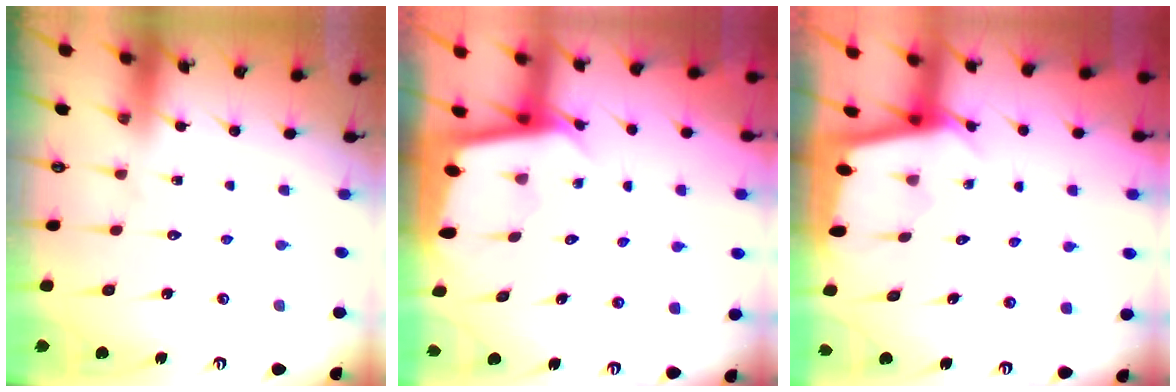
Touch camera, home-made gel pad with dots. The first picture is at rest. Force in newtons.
{"total": 2.7, "press": 2.7, "slide": 0.0}
{"total": 2.3, "press": 2.3, "slide": 0.1}